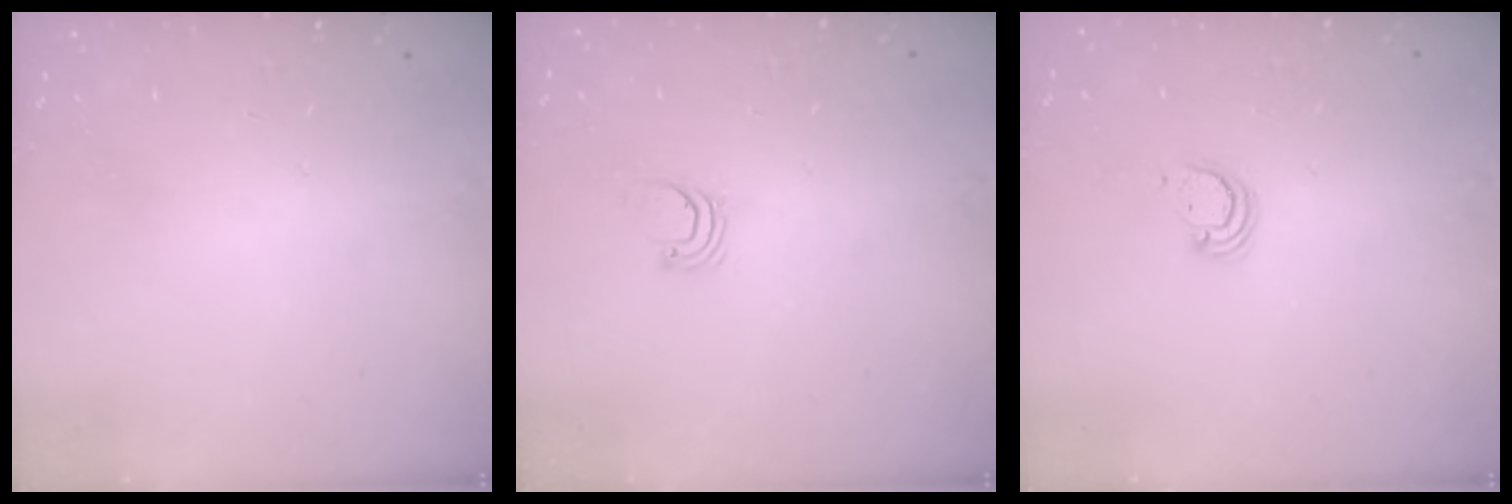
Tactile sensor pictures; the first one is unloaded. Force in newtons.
{"total": 0.9, "press": 0.9, "slide": 0.0}
{"total": 2.6, "press": 2.6, "slide": 0.2}